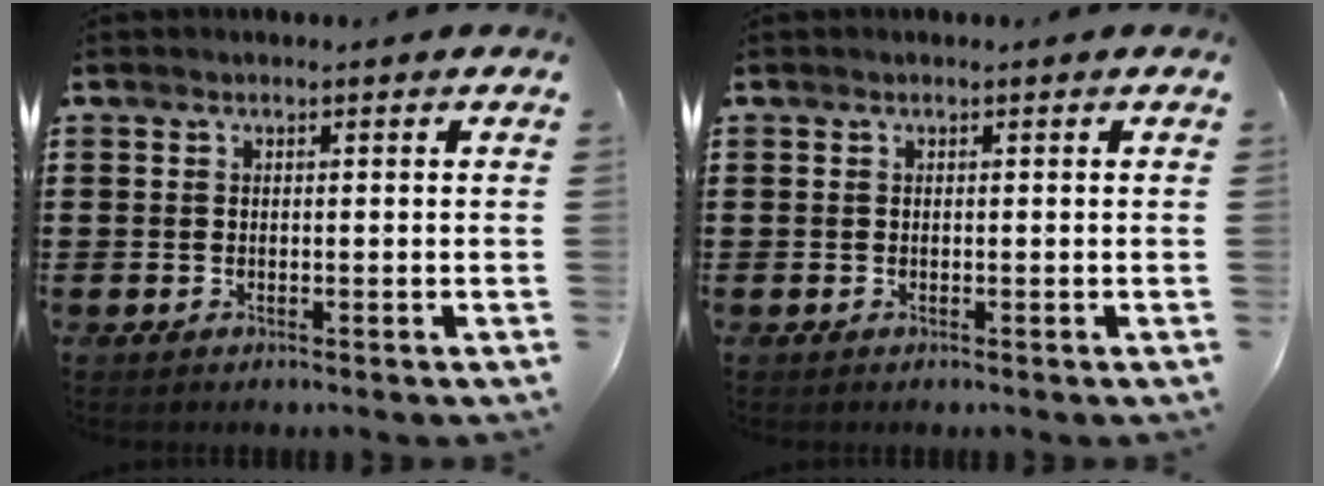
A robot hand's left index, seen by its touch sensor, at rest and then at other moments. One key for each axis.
{"total": 0.0}